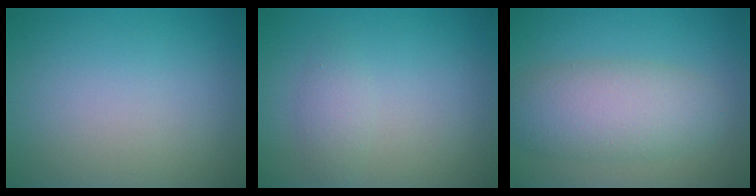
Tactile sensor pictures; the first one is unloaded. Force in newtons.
{"total": 1.5, "press": 1.5, "slide": 0.1}
{"total": 5.6, "press": 5.6, "slide": 0.2}